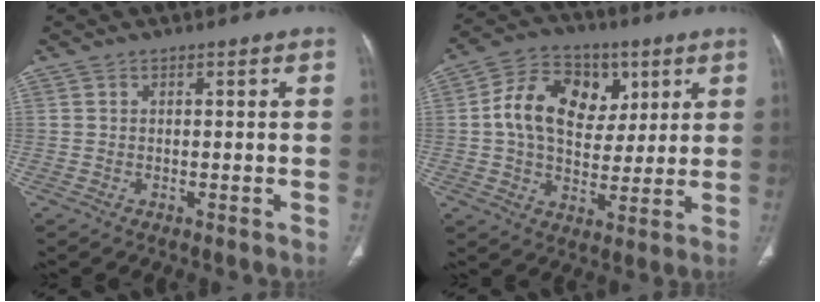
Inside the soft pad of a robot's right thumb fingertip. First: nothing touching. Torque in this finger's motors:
{"motor_torque": [0.26, 0.27, 0.51, -0.32, 0.20]}